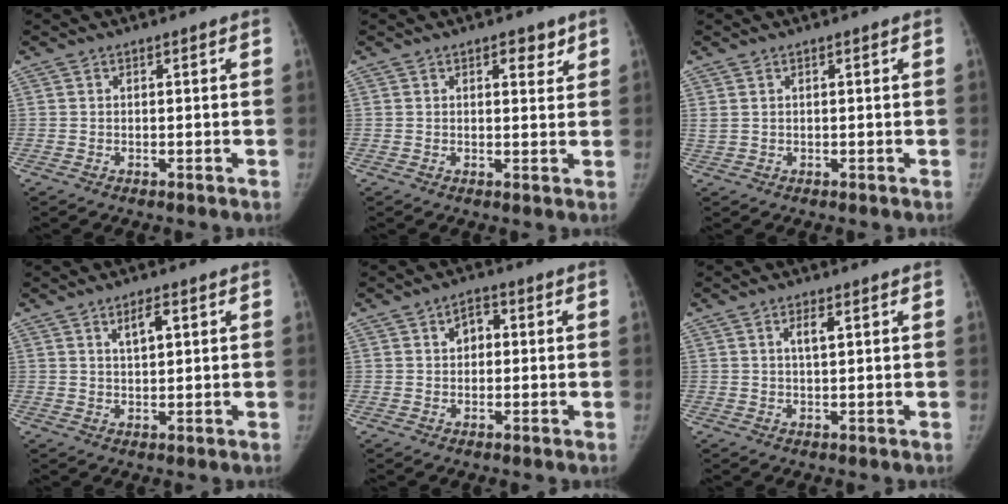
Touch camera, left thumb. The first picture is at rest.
{"total": 3.2, "force": [1.9, 1.6, 1.9], "torque": [-0.008, -0.010, 0.026]}
{"total": 1.1, "force": [0.5, 0.6, 0.7], "torque": [-0.021, 0.008, 0.017]}
{"total": 3.7, "force": [1.7, 1.4, 3.0], "torque": [-0.045, -0.005, 0.030]}
{"total": 3.8, "force": [0.8, 2.7, 2.5], "torque": [-0.020, 0.008, 0.008]}
{"total": 2.5, "force": [1.0, 0.8, 2.2], "torque": [-0.038, -0.001, 0.019]}